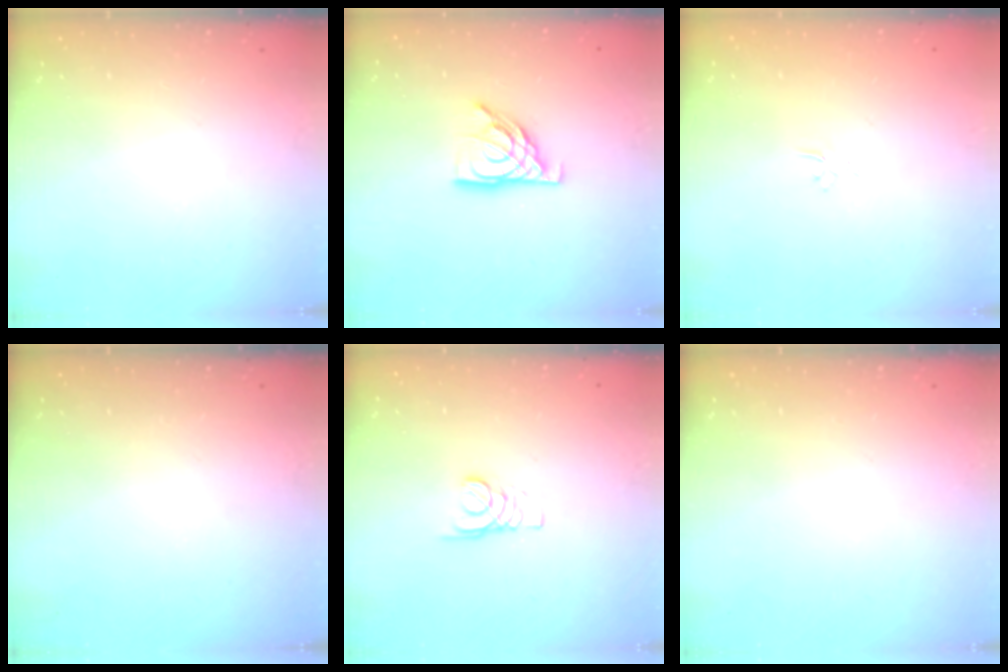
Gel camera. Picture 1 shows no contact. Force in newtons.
{"total": 11.1, "press": 11.0, "slide": 1.0}
{"total": 2.9, "press": 2.9, "slide": 0.3}
{"total": 0.0}
{"total": 1.8, "press": 1.8, "slide": 0.2}
{"total": 0.0}